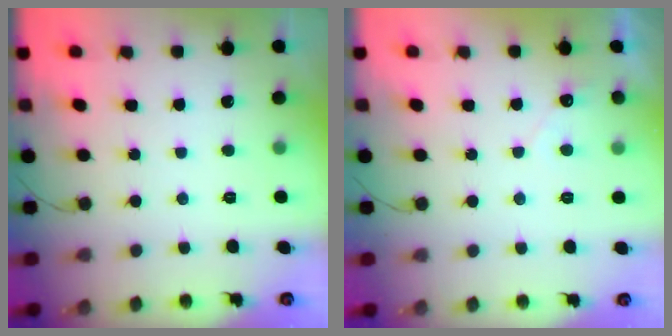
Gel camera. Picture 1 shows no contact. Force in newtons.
{"total": 2.9, "press": 2.9, "slide": 0.1}